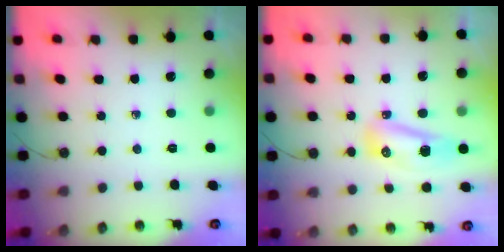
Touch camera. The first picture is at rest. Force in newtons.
{"total": 17.2, "press": 11.0, "slide": 13.2}